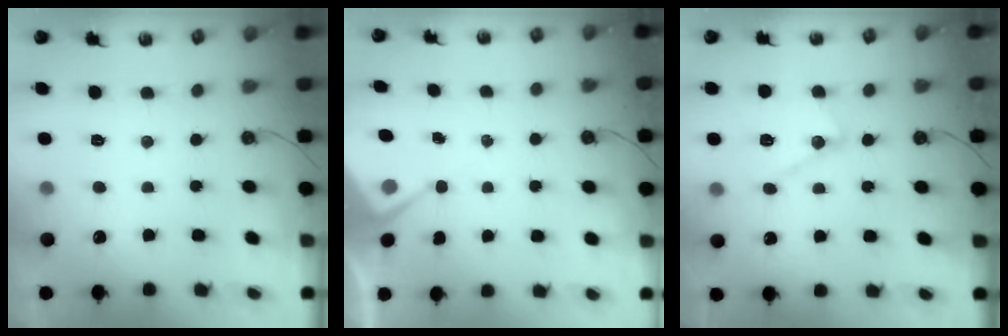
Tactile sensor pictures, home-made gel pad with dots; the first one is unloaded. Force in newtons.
{"total": 3.9, "press": 3.9, "slide": 0.5}
{"total": 13.0, "press": 13.0, "slide": 1.0}